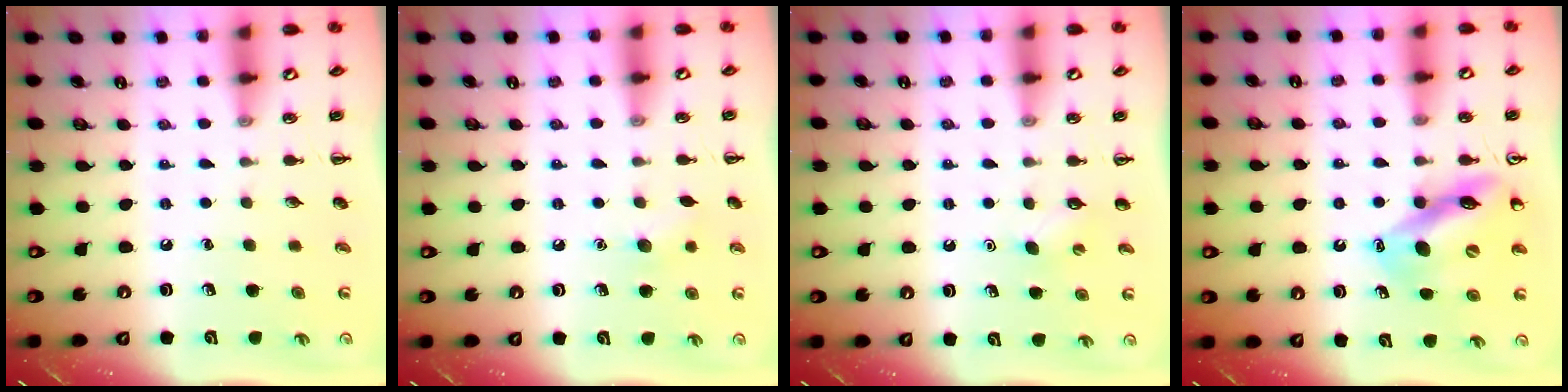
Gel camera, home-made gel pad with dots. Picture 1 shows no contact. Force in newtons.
{"total": 6.1, "press": 5.9, "slide": 1.4}
{"total": 2.8, "press": 2.7, "slide": 0.8}
{"total": 12.1, "press": 11.4, "slide": 4.0}